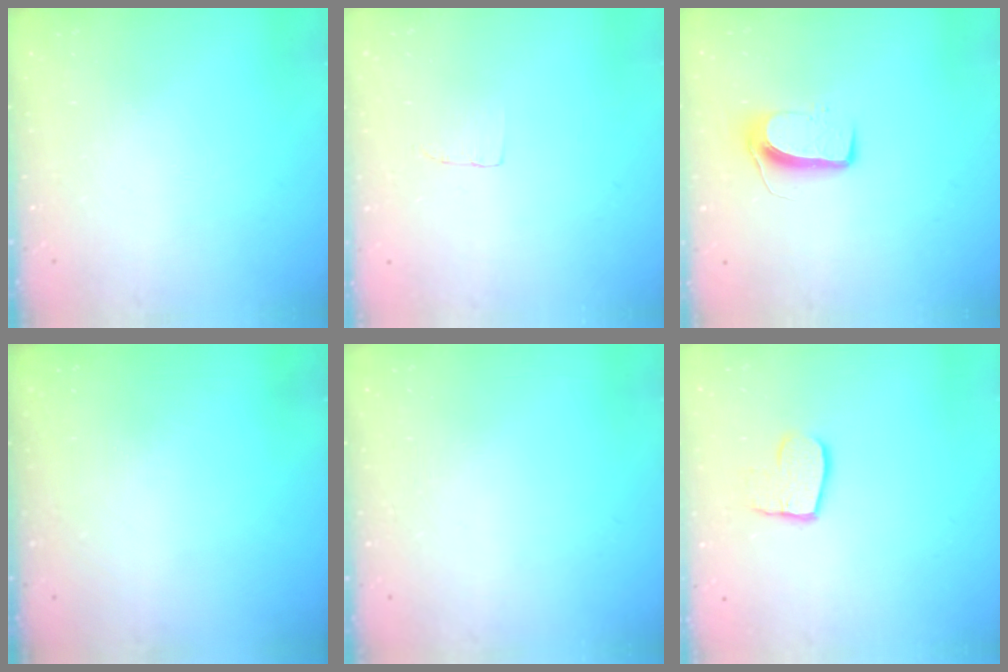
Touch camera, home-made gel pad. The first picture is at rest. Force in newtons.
{"total": 2.7, "press": 2.7, "slide": 0.2}
{"total": 9.3, "press": 9.3, "slide": 0.5}
{"total": 0.0}
{"total": 0.0}
{"total": 10.1, "press": 10.0, "slide": 0.7}